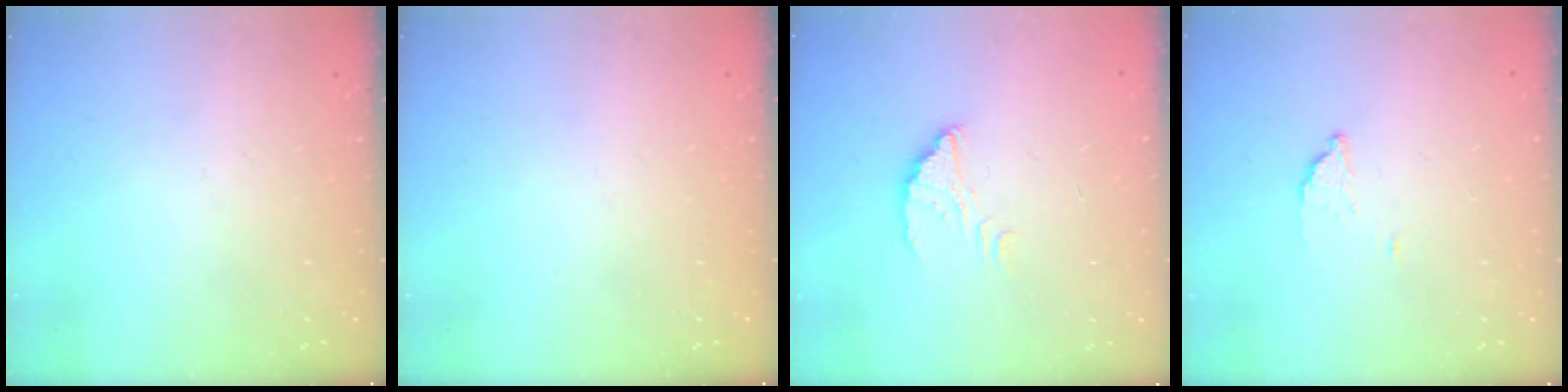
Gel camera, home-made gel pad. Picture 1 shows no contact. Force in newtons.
{"total": 0.0}
{"total": 3.2, "press": 3.2, "slide": 0.2}
{"total": 1.9, "press": 1.9, "slide": 0.1}